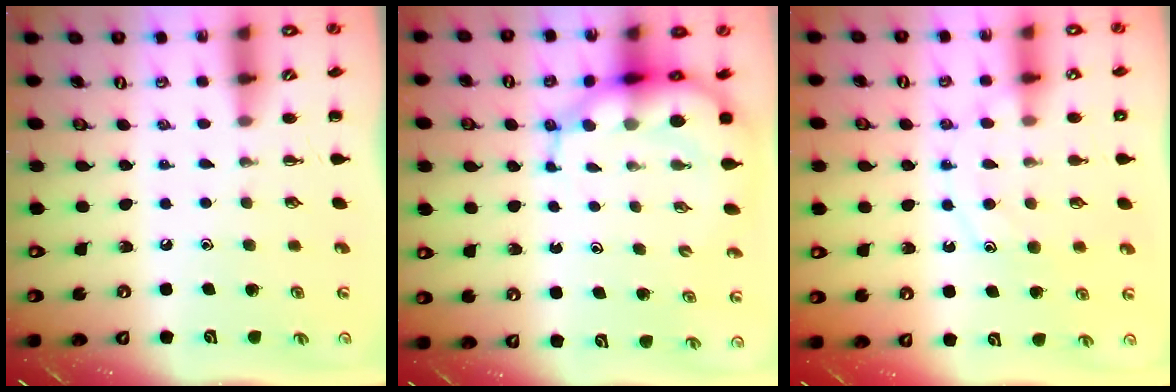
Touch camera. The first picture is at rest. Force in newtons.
{"total": 9.0, "press": 8.6, "slide": 2.4}
{"total": 11.9, "press": 11.9, "slide": 0.8}